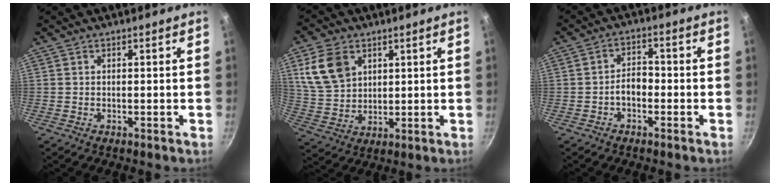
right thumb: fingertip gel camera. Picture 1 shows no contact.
{"total": 10.7, "force": [4.3, 7.6, 6.2], "torque": [-0.106, -0.011, 0.094]}
{"total": 4.0, "force": [-1.5, 2.4, 2.7], "torque": [-0.030, 0.023, -0.030]}